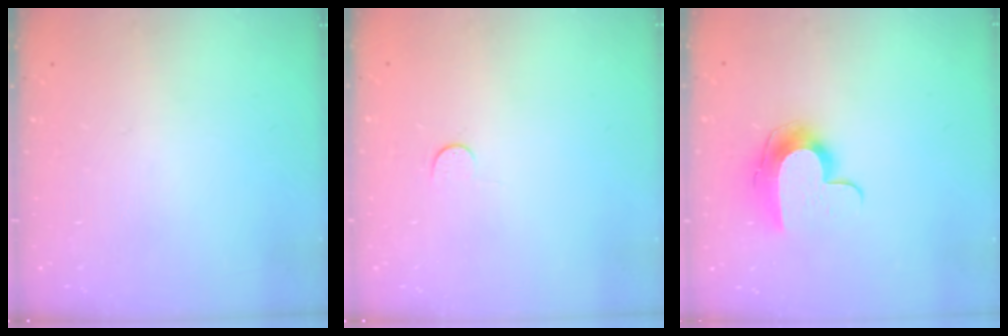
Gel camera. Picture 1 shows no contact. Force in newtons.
{"total": 2.8, "press": 2.8, "slide": 0.4}
{"total": 10.2, "press": 10.2, "slide": 0.5}